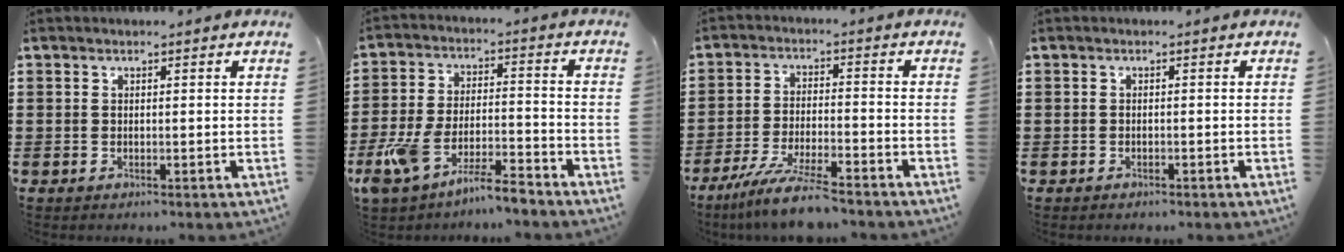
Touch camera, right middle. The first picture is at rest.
{"total": 8.6, "force": [-7.2, 1.7, 4.4], "torque": [-0.100, 0.004, -0.141]}
{"total": 8.0, "force": [-6.9, 0.3, 4.1], "torque": [-0.092, -0.010, -0.133]}
{"total": 0.9, "force": [-0.8, 0.3, 0.0], "torque": [-0.003, 0.000, -0.017]}